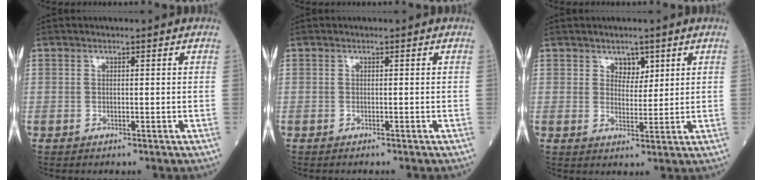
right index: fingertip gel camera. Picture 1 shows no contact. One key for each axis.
{"total": 1.4, "fx": -1.3, "fy": 0.0, "fz": 0.6, "tx": -0.006, "ty": 0.001, "tz": -0.016}
{"total": 2.9, "fx": 1.8, "fy": 1.8, "fz": 1.5, "tx": -0.016, "ty": -0.001, "tz": 0.031}